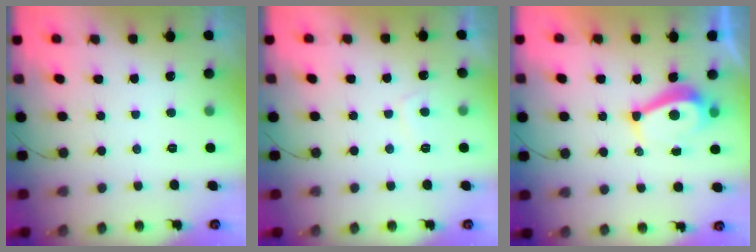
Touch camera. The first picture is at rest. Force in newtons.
{"total": 2.3, "press": 2.2, "slide": 0.6}
{"total": 7.2, "press": 7.2, "slide": 0.8}